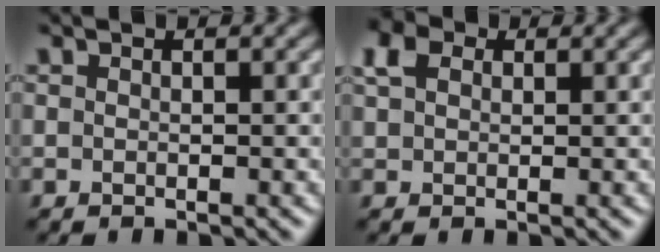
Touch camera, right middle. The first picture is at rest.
{"total": 3.1, "force": [1.4, 2.2, 1.6], "torque": [-0.041, 0.006, 0.026]}